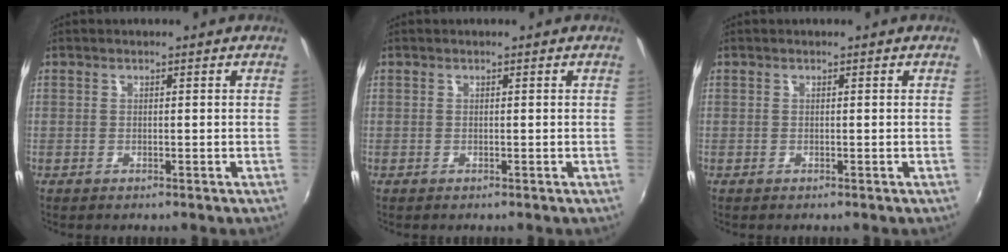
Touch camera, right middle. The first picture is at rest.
{"total": 0.0}
{"total": 0.0}